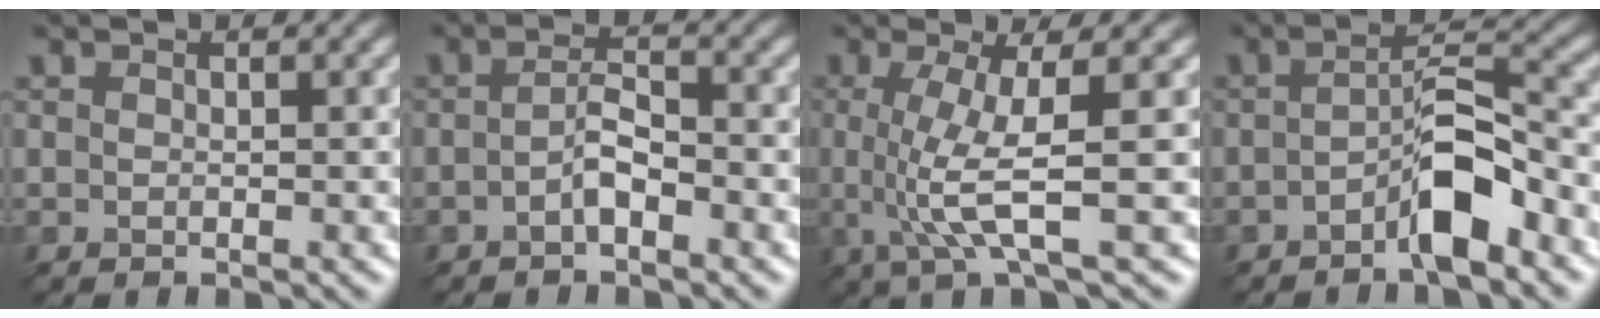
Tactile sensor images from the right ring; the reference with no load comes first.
{"total": 1.6, "force": [-1.2, -0.1, 1.0], "torque": [-0.033, 0.012, -0.014]}
{"total": 4.6, "force": [-0.1, 0.3, 4.6], "torque": [-0.103, 0.005, 0.013]}
{"total": 4.2, "force": [-2.8, 0.4, 3.1], "torque": [-0.060, 0.019, -0.040]}